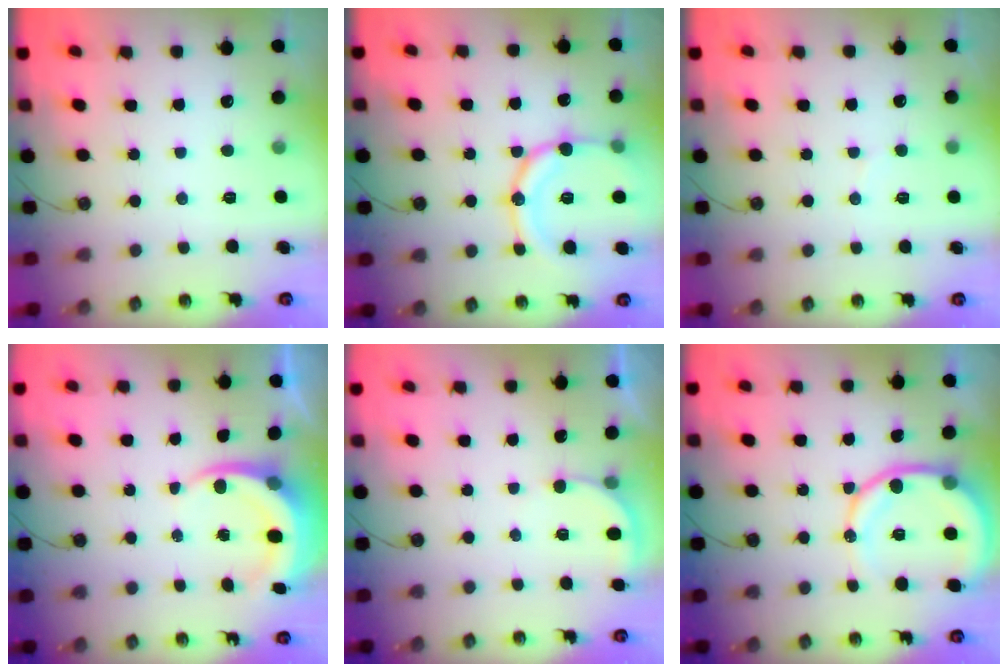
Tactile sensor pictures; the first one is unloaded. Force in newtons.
{"total": 17.2, "press": 16.9, "slide": 3.6}
{"total": 3.7, "press": 3.6, "slide": 0.3}
{"total": 6.5, "press": 6.4, "slide": 0.8}
{"total": 3.4, "press": 3.4, "slide": 0.3}
{"total": 13.1, "press": 13.0, "slide": 1.5}